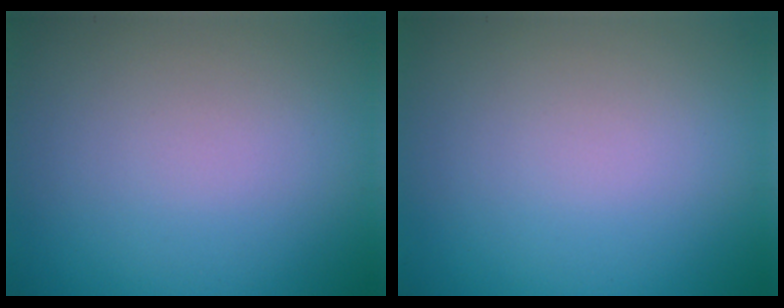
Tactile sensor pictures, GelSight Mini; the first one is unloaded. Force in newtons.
{"total": 0.0}